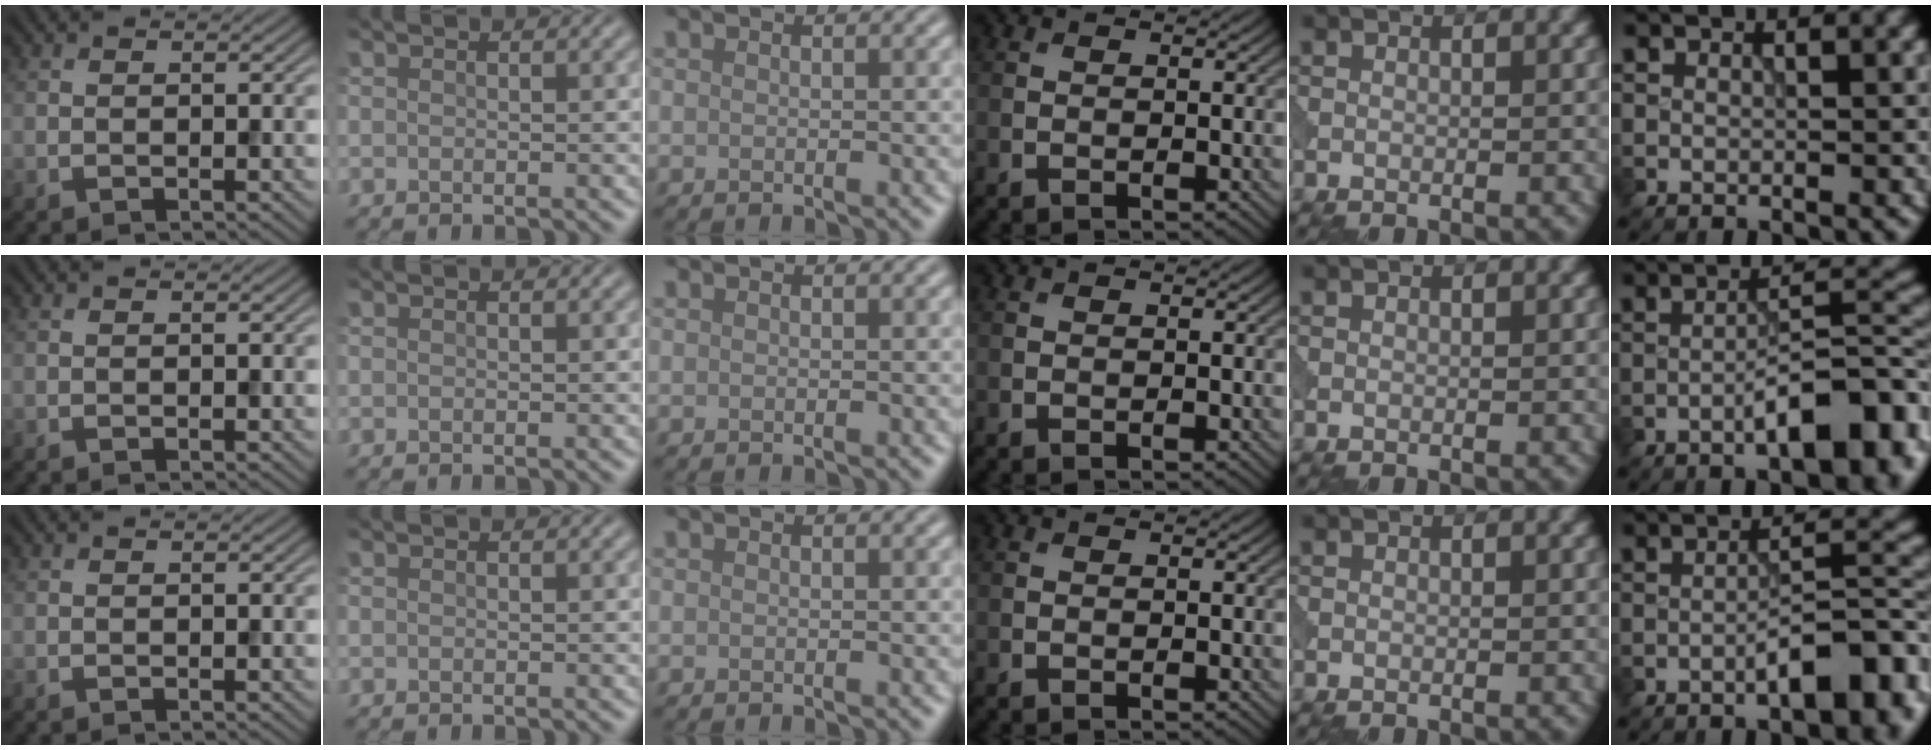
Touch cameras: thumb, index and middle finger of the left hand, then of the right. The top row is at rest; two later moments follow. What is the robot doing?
{"motion": "pour", "object": "beaker"}